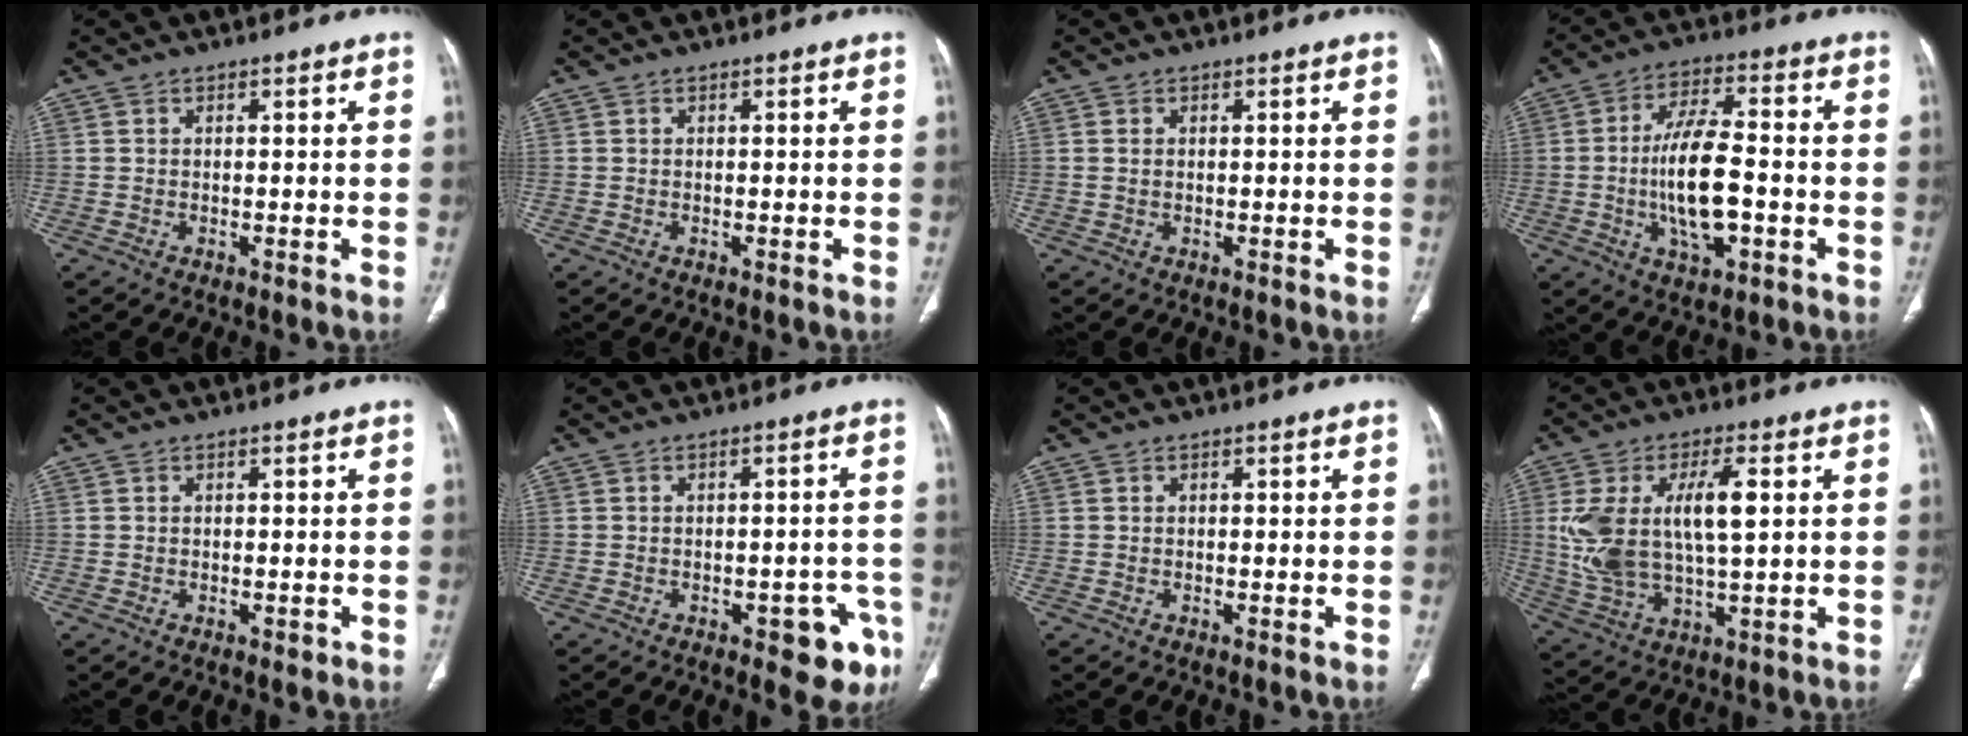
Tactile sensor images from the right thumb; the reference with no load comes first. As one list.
[{"total": 0.0}, {"total": 0.8, "force": [0.1, 0.5, 0.6], "torque": [-0.019, 0.002, 0.005]}, {"total": 13.0, "force": [-2.3, 5.3, 11.7], "torque": [-0.209, 0.015, -0.042]}, {"total": 0.6, "force": [-0.3, 0.4, 0.4], "torque": [-0.002, -0.001, -0.004]}, {"total": 8.0, "force": [-4.0, 3.8, 5.9], "torque": [-0.040, 0.022, -0.043]}, {"total": 0.0}, {"total": 15.5, "force": [2.7, 6.7, 13.8], "torque": [-0.278, 0.002, 0.061]}]